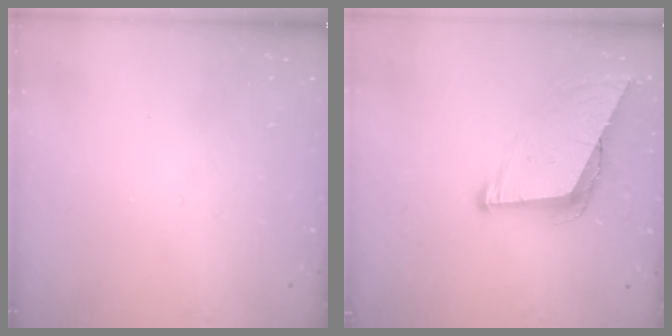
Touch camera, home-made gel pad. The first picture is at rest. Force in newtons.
{"total": 7.8, "press": 7.8, "slide": 0.9}